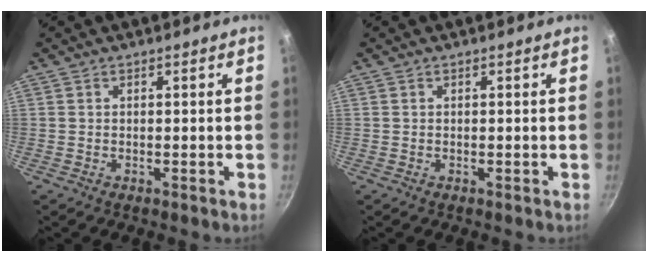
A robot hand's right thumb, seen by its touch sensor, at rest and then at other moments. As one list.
[{"total": 0.0}]